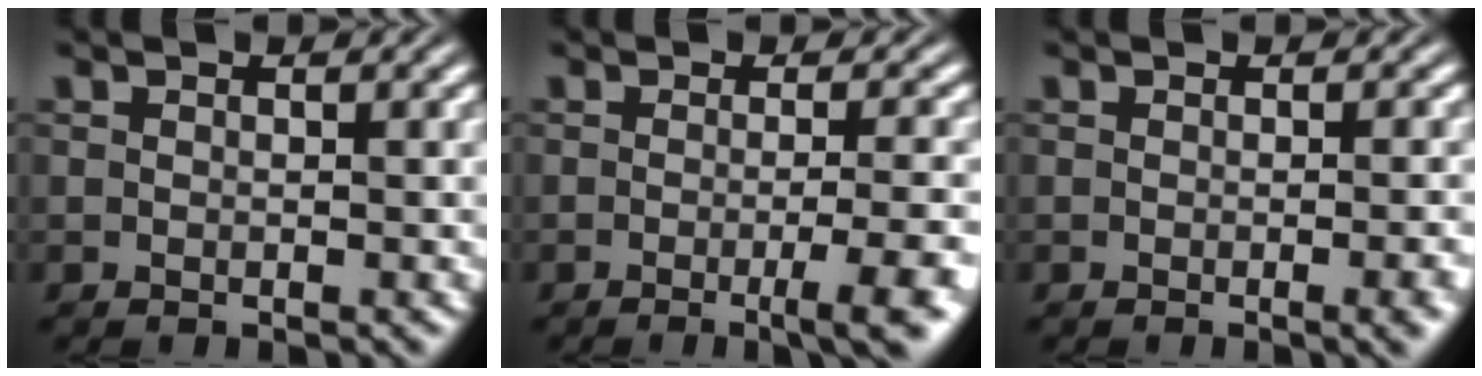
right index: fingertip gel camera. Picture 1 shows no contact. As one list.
[{"total": 4.2, "force": [-2.1, -0.1, 3.7], "torque": [-0.039, -0.004, -0.033]}, {"total": 1.3, "force": [-0.7, -0.3, 1.1], "torque": [-0.017, 0.001, -0.012]}]